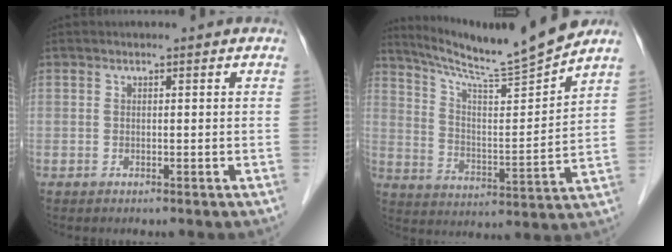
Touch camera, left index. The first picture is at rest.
{"total": 13.7, "force": [12.8, -2.1, 4.4], "torque": [-0.082, -0.024, 0.214]}